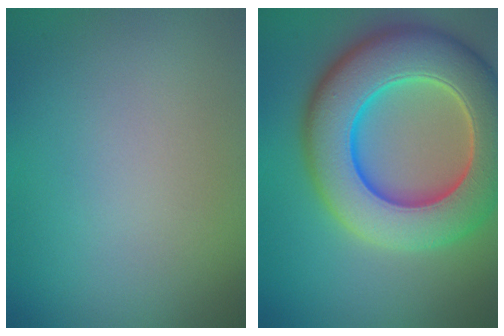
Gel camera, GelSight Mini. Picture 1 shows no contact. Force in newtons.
{"total": 12.6, "press": 12.6, "slide": 0.6}